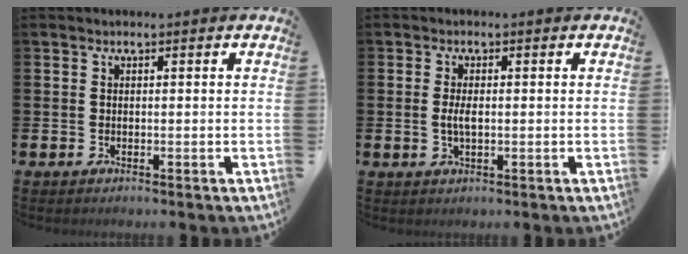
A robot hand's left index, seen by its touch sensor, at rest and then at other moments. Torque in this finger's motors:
{"motor_torque": [0.58, 0.07, 0.09, 0.11]}